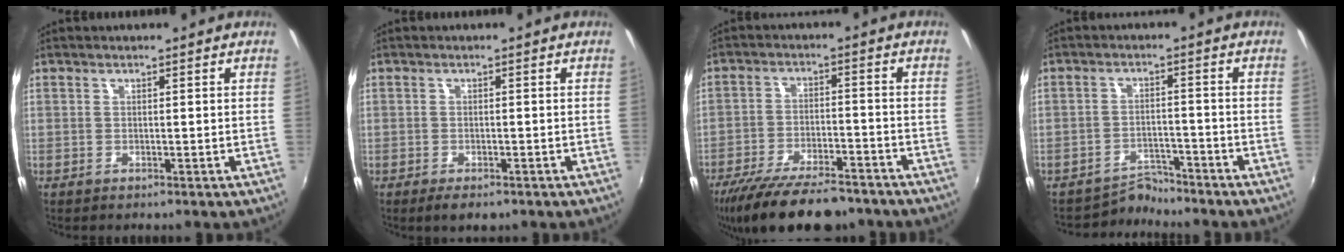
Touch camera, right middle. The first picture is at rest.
{"total": 2.9, "force": [-1.9, 1.3, 1.7], "torque": [-0.037, -0.010, -0.032]}
{"total": 17.0, "force": [-13.8, 4.8, 8.7], "torque": [-0.177, -0.029, -0.214]}
{"total": 4.2, "force": [-4.0, 0.4, -1.1], "torque": [0.015, 0.014, -0.065]}